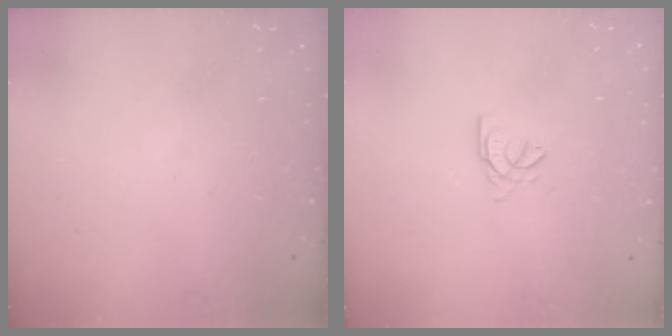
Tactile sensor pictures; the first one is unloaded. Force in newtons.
{"total": 2.6, "press": 2.6, "slide": 0.1}